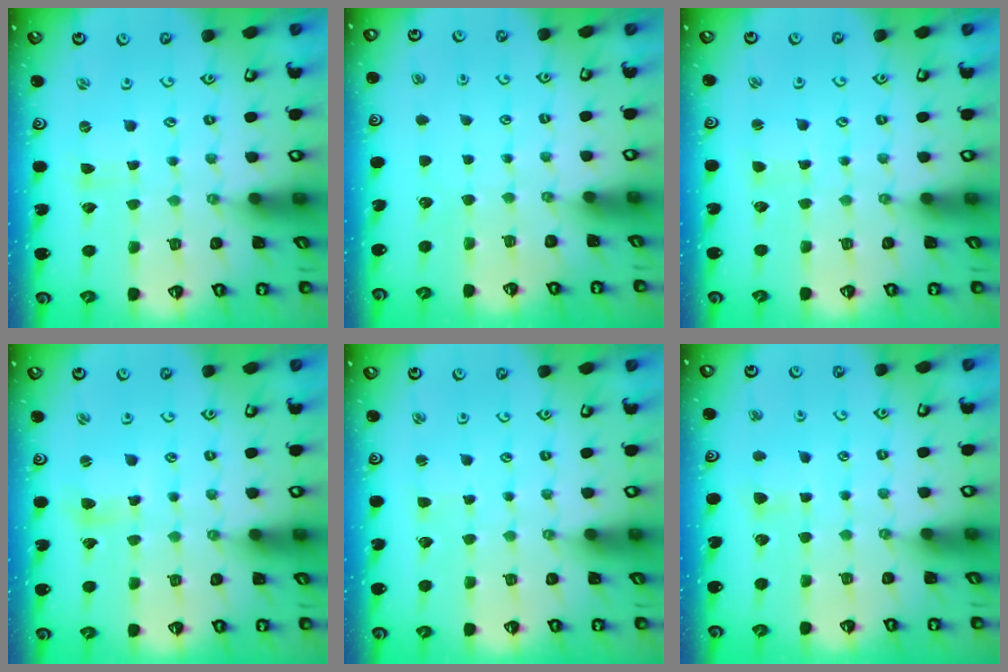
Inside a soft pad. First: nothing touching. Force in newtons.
{"total": 0.0}
{"total": 1.3, "press": 1.3, "slide": 0.0}
{"total": 3.9, "press": 3.9, "slide": 0.5}
{"total": 1.6, "press": 1.6, "slide": 0.3}
{"total": 3.9, "press": 3.8, "slide": 0.6}